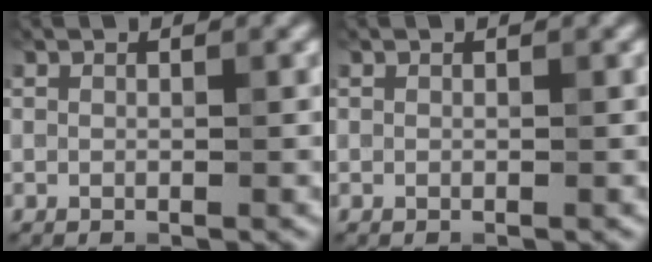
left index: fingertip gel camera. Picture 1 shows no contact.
{"total": 0.0}